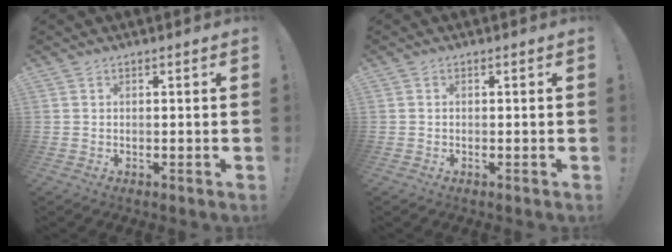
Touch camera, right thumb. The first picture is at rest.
{"total": 0.0}